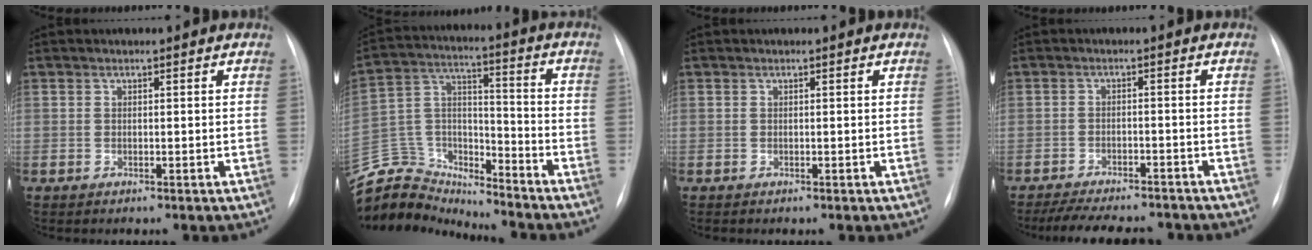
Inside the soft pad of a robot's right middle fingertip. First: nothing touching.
{"total": 15.9, "force": [-15.4, 3.8, 0.8], "torque": [-0.026, 0.060, -0.274]}
{"total": 0.0}
{"total": 12.5, "force": [-11.1, 3.1, 4.7], "torque": [-0.082, 0.002, -0.151]}